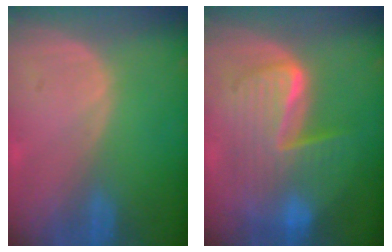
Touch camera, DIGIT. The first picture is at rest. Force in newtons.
{"total": 10.3, "press": 10.2, "slide": 1.0}